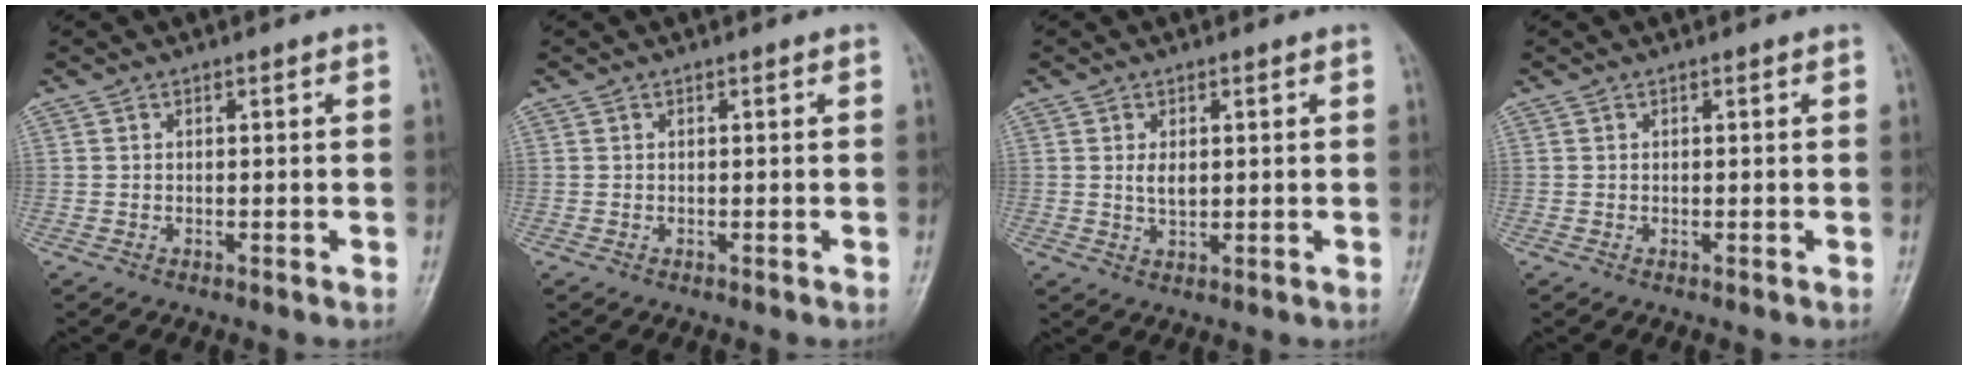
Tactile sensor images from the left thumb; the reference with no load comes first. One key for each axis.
{"total": 0.0}
{"total": 2.8, "fx": 0.6, "fy": 1.6, "fz": 2.2, "tx": -0.034, "ty": -0.006, "tz": 0.013}
{"total": 0.0}